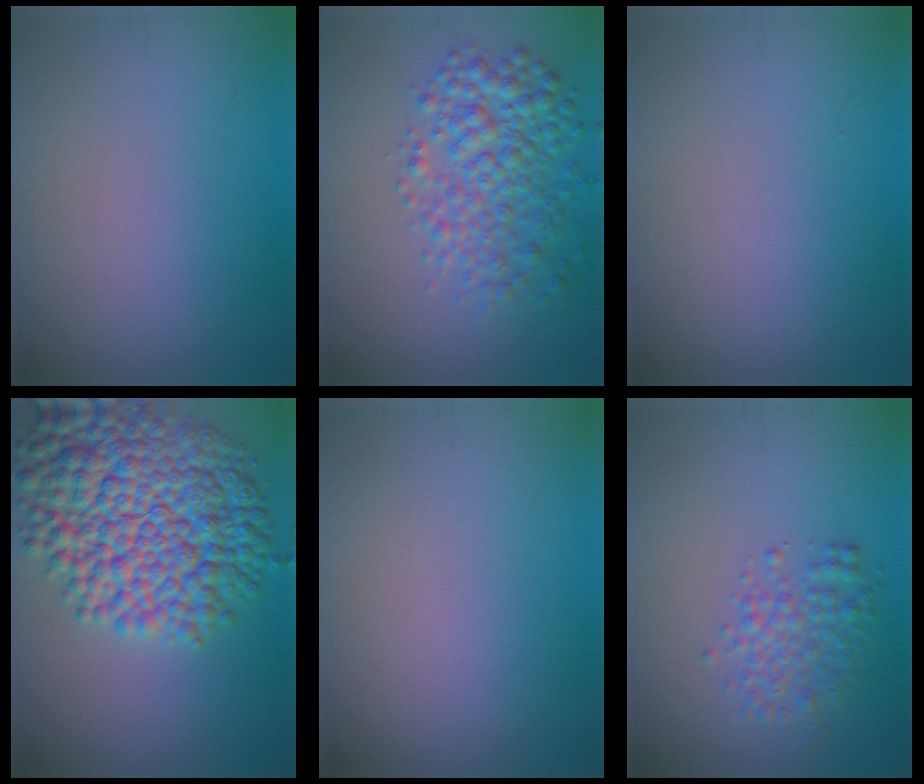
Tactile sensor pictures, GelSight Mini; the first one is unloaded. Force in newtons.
{"total": 5.3, "press": 5.3, "slide": 0.1}
{"total": 0.0}
{"total": 12.6, "press": 12.6, "slide": 0.3}
{"total": 0.0}
{"total": 3.0, "press": 3.0, "slide": 0.1}